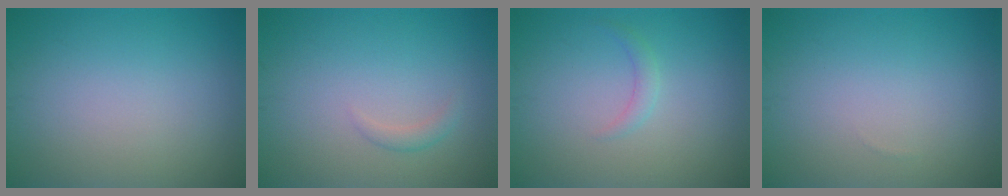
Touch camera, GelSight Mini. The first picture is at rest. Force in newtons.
{"total": 1.0, "press": 1.0, "slide": 0.0}
{"total": 1.1, "press": 1.1, "slide": 0.0}
{"total": 0.0}